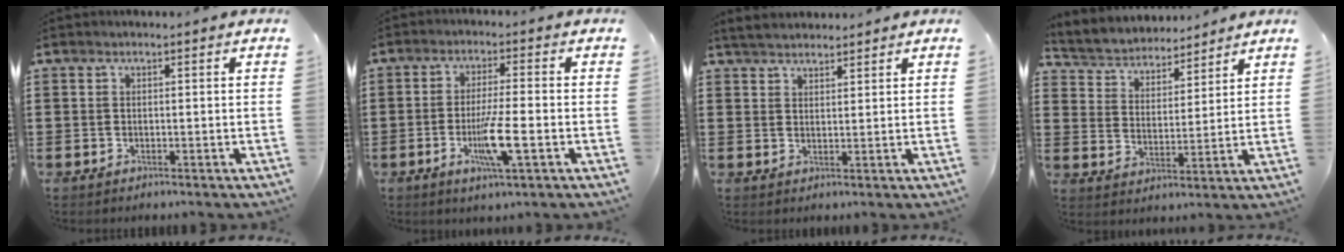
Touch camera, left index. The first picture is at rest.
{"total": 7.1, "force": [-2.2, 0.7, 6.7], "torque": [-0.129, -0.014, -0.043]}
{"total": 2.9, "force": [2.8, 0.6, 0.4], "torque": [-0.016, 0.000, 0.053]}
{"total": 4.3, "force": [4.1, 1.1, -0.3], "torque": [-0.021, -0.030, 0.068]}